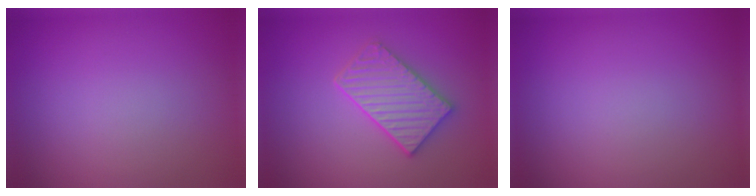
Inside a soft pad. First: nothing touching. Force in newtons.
{"total": 3.8, "press": 3.5, "slide": 1.4}
{"total": 0.0}